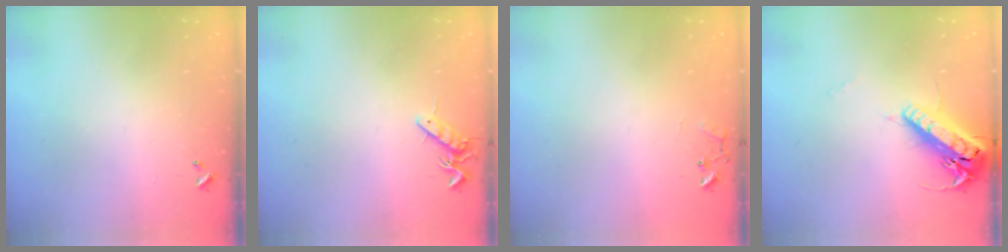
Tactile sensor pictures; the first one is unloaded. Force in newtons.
{"total": 7.6, "press": 7.5, "slide": 0.8}
{"total": 7.4, "press": 7.4, "slide": 0.6}
{"total": 19.2, "press": 18.9, "slide": 3.3}